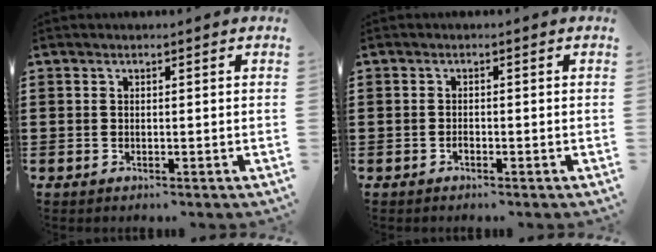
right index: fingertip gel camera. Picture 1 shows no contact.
{"total": 0.8, "force": [-0.6, 0.4, 0.4], "torque": [-0.010, -0.003, -0.011]}